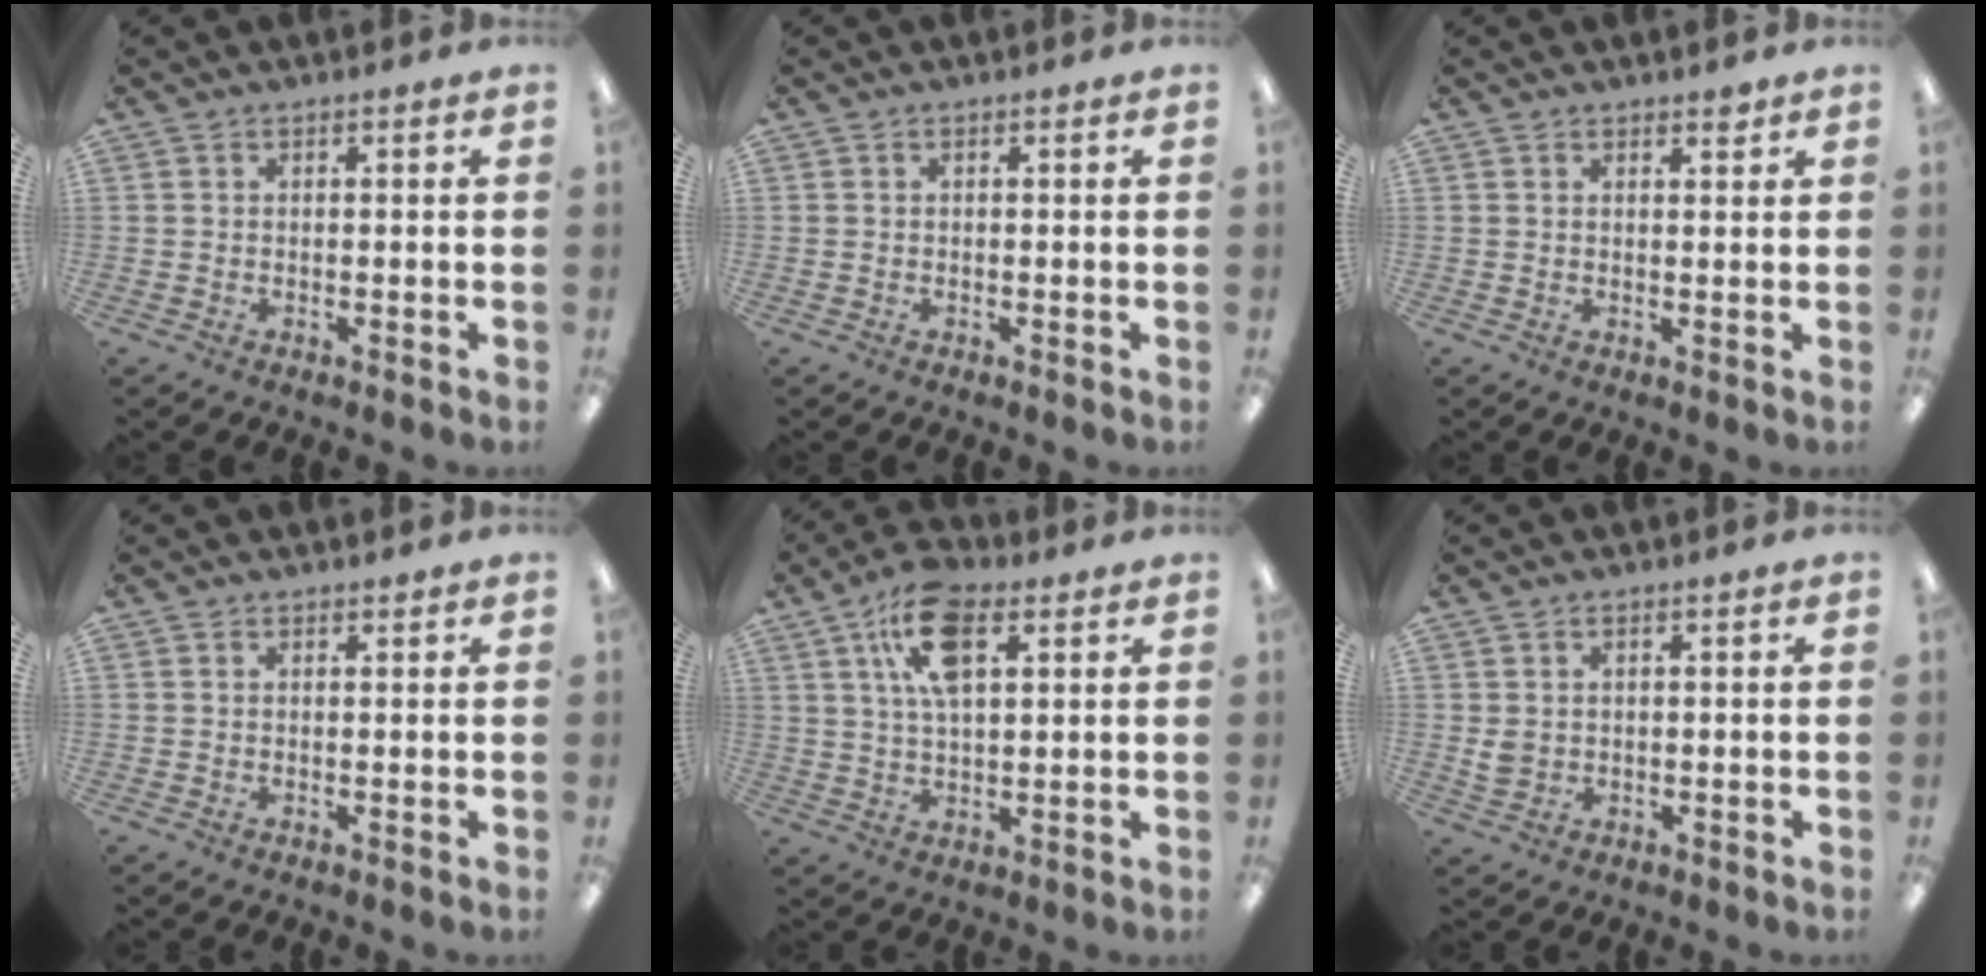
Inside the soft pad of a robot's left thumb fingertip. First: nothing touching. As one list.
[{"total": 0.0}, {"total": 1.7, "force": [1.4, 0.7, 0.5], "torque": [0.006, -0.008, 0.023]}, {"total": 0.7, "force": [0.6, 0.3, 0.0], "torque": [0.008, -0.004, 0.011]}, {"total": 13.1, "force": [6.0, 6.5, 9.6], "torque": [-0.167, 0.003, 0.108]}, {"total": 2.7, "force": [1.0, 2.2, 1.3], "torque": [-0.011, -0.004, 0.016]}]